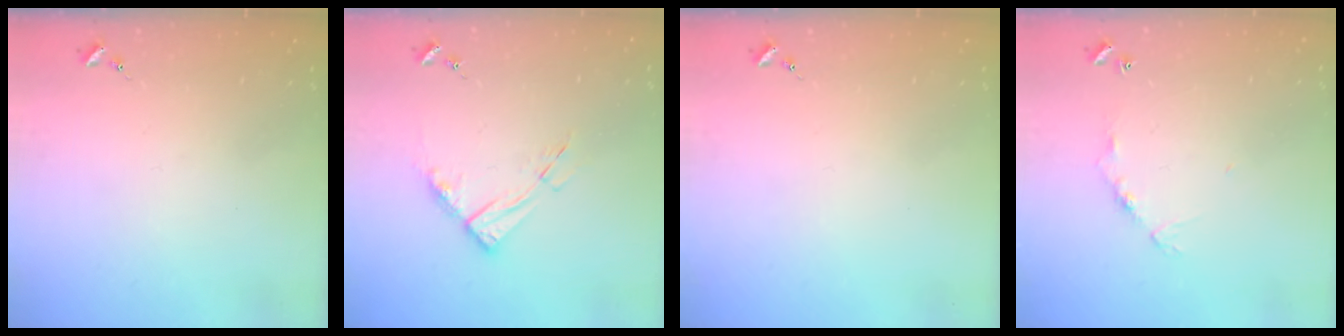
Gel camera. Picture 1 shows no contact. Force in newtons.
{"total": 9.6, "press": 9.5, "slide": 1.1}
{"total": 0.0}
{"total": 6.1, "press": 6.1, "slide": 0.5}